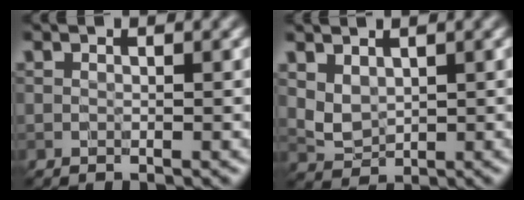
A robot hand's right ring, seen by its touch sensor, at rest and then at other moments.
{"total": 1.9, "force": [1.0, 1.3, 1.0], "torque": [-0.022, -0.004, 0.026]}